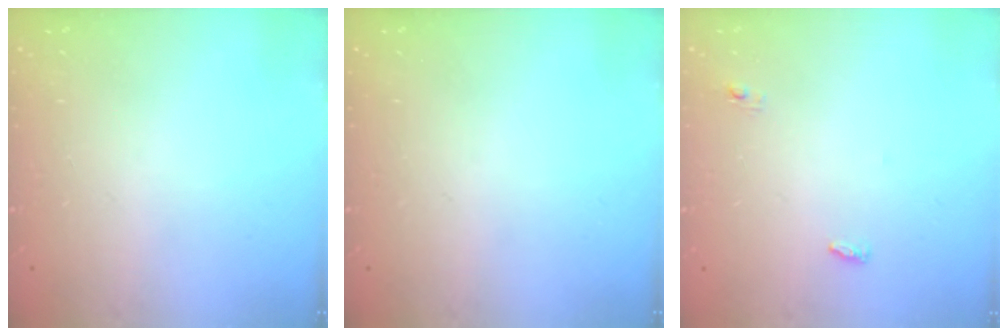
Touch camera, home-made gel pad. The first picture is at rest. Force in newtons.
{"total": 0.0}
{"total": 3.4, "press": 3.3, "slide": 0.9}